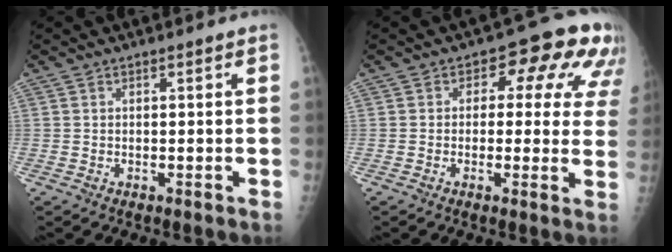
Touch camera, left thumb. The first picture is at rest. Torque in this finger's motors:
{"motor_torque": [-0.03, 0.45, 0.17, 0.19, 0.10]}